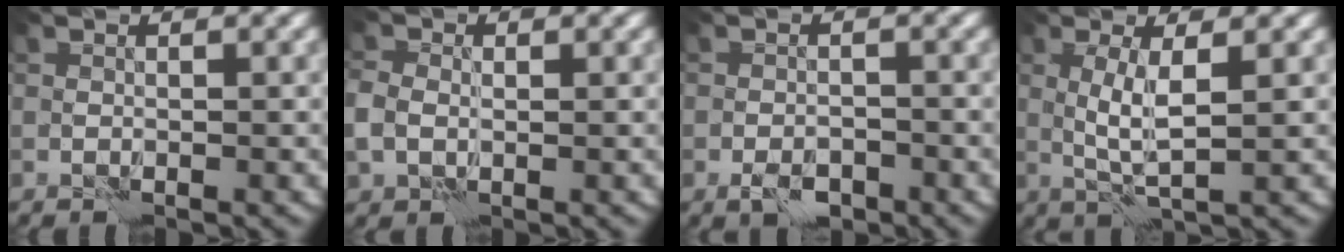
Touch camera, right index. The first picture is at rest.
{"total": 3.0, "force": [0.1, 2.4, 1.9], "torque": [-0.048, 0.000, 0.001]}
{"total": 2.1, "force": [-1.3, 1.1, 1.2], "torque": [-0.017, -0.001, -0.023]}
{"total": 2.9, "force": [0.7, 0.3, 2.8], "torque": [-0.058, 0.000, 0.013]}